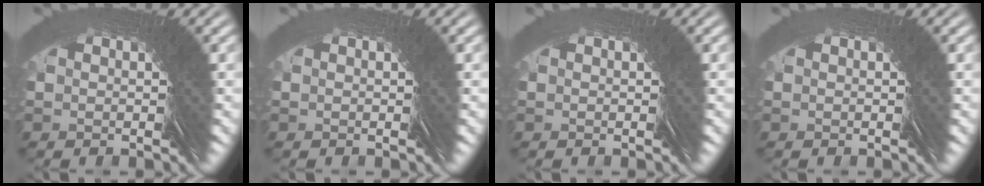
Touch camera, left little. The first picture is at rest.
{"total": 0.0}
{"total": 0.0}
{"total": 0.0}